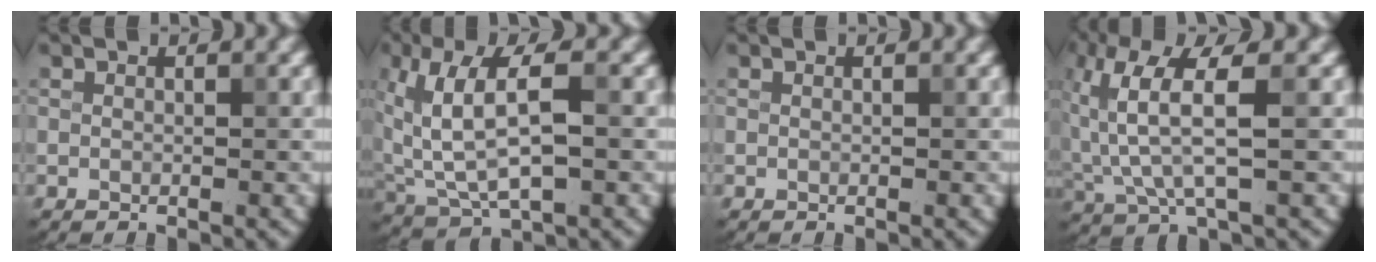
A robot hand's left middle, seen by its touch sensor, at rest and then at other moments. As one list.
[{"total": 7.5, "force": [1.4, 3.6, 6.5], "torque": [-0.137, 0.004, 0.026]}, {"total": 0.0}, {"total": 5.6, "force": [0.9, 1.5, 5.3], "torque": [-0.124, 0.004, 0.021]}]